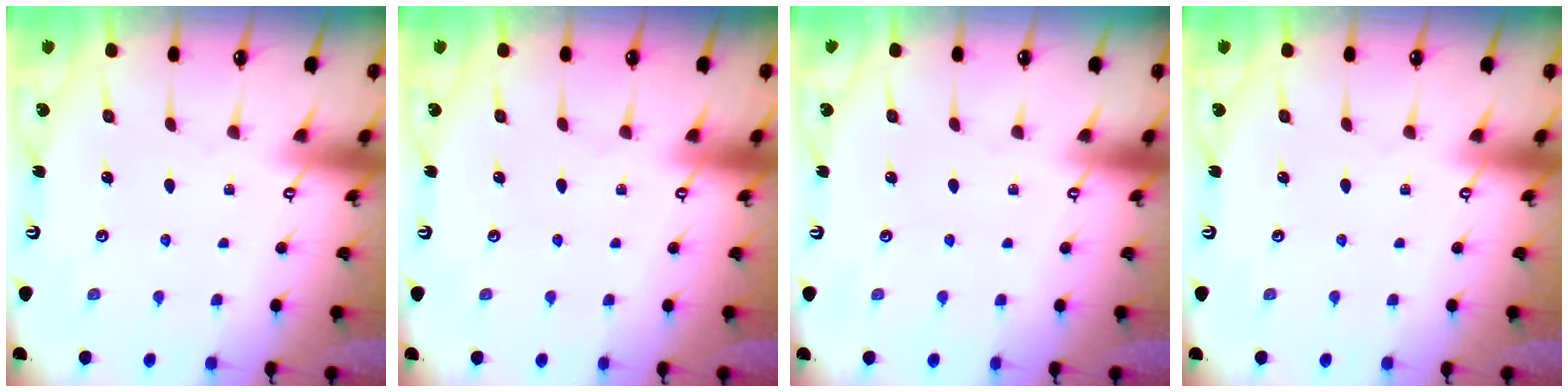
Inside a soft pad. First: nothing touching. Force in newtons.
{"total": 0.0}
{"total": 0.0}
{"total": 0.0}